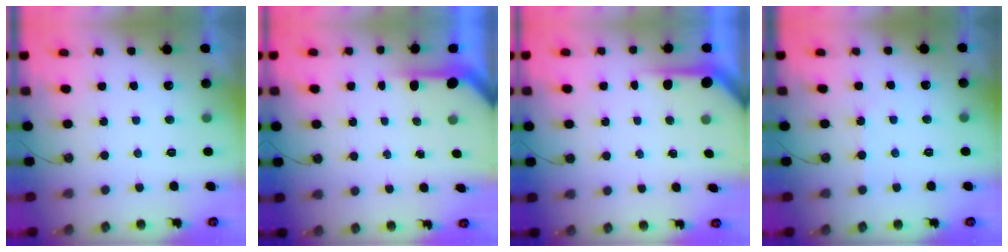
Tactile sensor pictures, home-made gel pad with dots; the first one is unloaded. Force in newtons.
{"total": 3.6, "press": 3.6, "slide": 0.2}
{"total": 3.6, "press": 3.6, "slide": 0.4}
{"total": 1.5, "press": 1.5, "slide": 0.3}